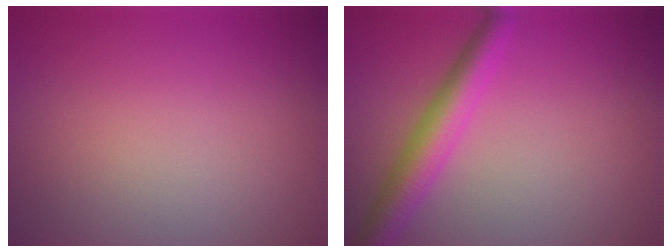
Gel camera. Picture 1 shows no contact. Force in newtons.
{"total": 4.2, "press": 4.2, "slide": 0.1}